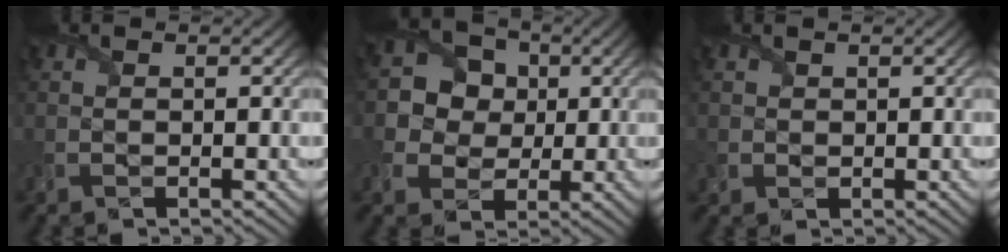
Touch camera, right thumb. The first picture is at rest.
{"total": 6.5, "force": [1.0, 5.9, 2.5], "torque": [-0.063, 0.015, 0.000]}
{"total": 1.5, "force": [0.5, 1.4, 0.1], "torque": [-0.009, -0.002, 0.007]}